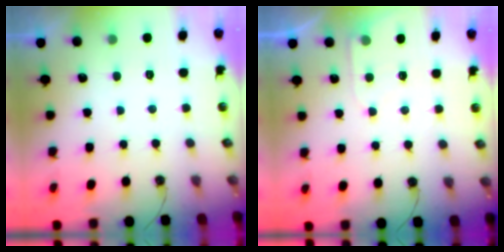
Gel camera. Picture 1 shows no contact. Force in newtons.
{"total": 5.2, "press": 5.1, "slide": 0.8}